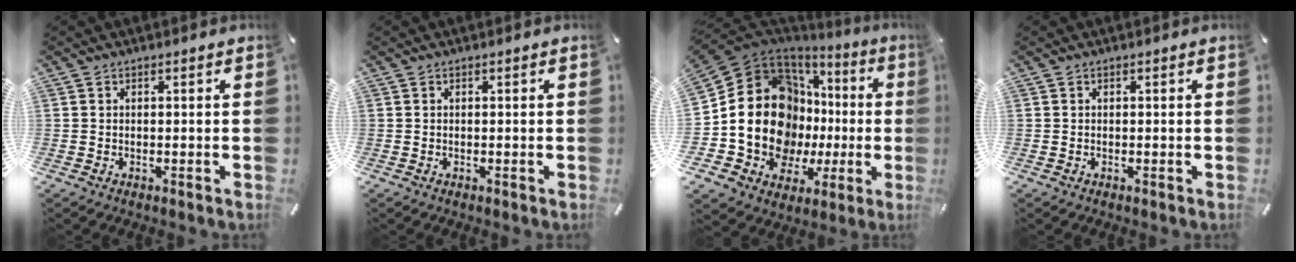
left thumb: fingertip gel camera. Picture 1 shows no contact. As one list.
[{"total": 0.0}, {"total": 18.5, "force": [0.2, 14.8, 11.1], "torque": [-0.214, -0.029, 0.010]}, {"total": 0.0}]